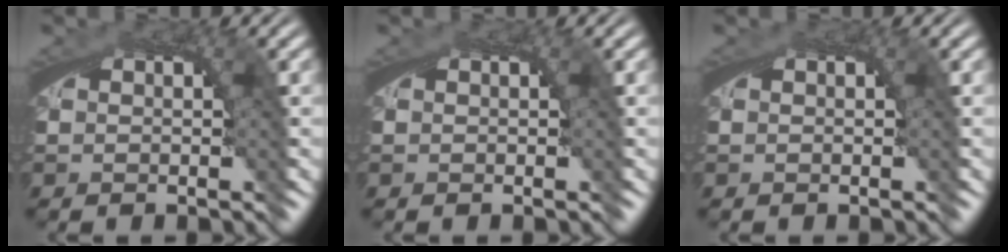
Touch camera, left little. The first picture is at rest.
{"total": 0.0}
{"total": 0.0}